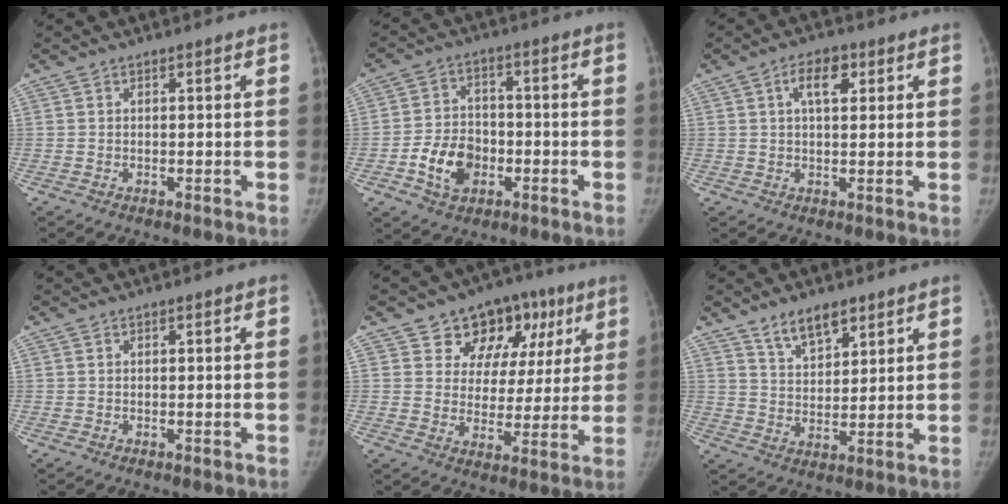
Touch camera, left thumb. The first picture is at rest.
{"total": 9.7, "force": [-3.3, 7.1, 5.8], "torque": [-0.081, 0.022, -0.058]}
{"total": 5.6, "force": [2.1, 2.6, 4.4], "torque": [-0.066, 0.002, 0.032]}
{"total": 0.0}
{"total": 14.6, "force": [7.5, 10.6, 6.7], "torque": [-0.031, -0.009, 0.107]}
{"total": 7.2, "force": [5.2, 3.1, 4.0], "torque": [-0.047, -0.036, 0.096]}